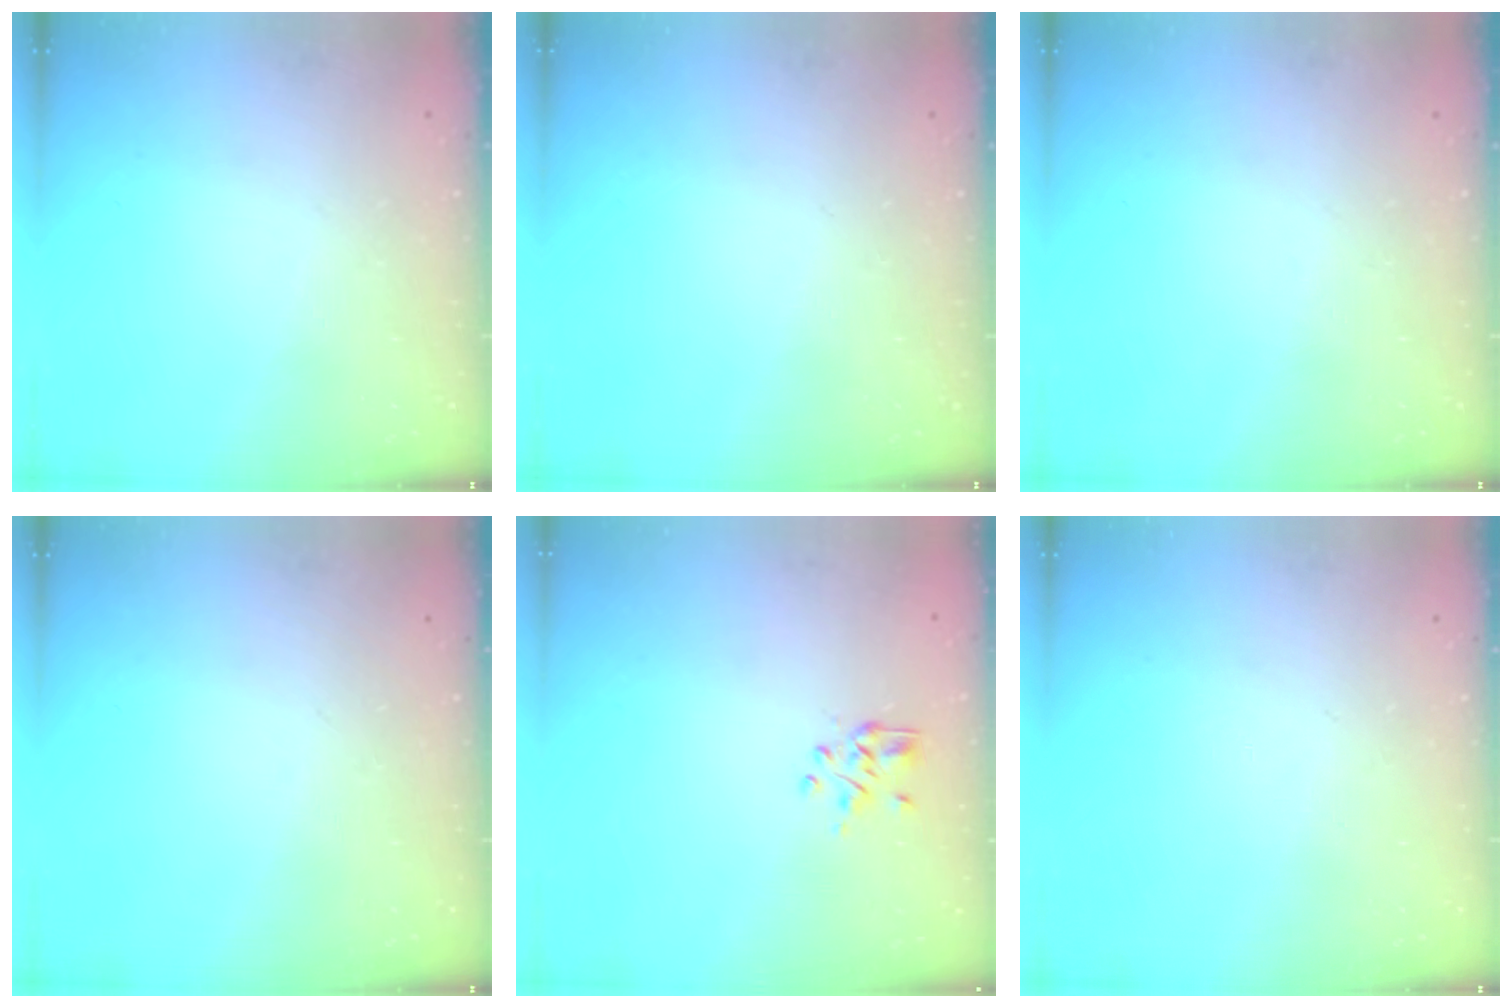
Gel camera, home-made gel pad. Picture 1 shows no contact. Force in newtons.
{"total": 0.0}
{"total": 0.0}
{"total": 0.0}
{"total": 2.2, "press": 2.0, "slide": 1.0}
{"total": 0.0}